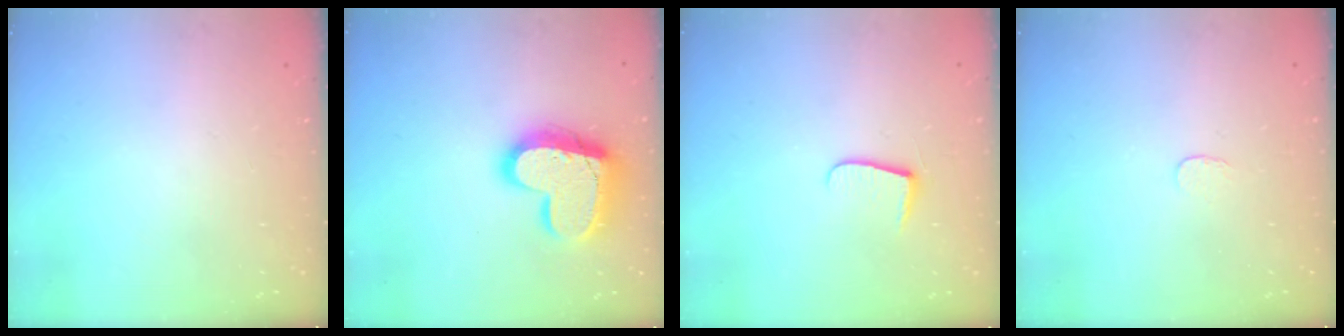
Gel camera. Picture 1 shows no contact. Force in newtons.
{"total": 19.1, "press": 19.0, "slide": 1.8}
{"total": 6.5, "press": 6.5, "slide": 0.8}
{"total": 2.6, "press": 2.6, "slide": 0.2}